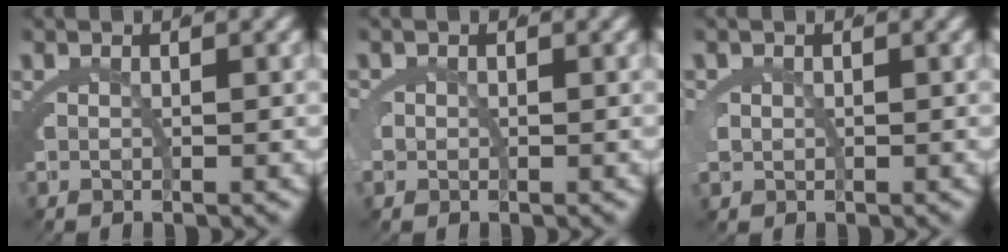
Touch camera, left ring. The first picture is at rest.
{"total": 1.0, "force": [0.0, 0.9, 0.5], "torque": [-0.020, -0.003, 0.001]}
{"total": 1.3, "force": [0.2, 1.1, 0.6], "torque": [-0.026, -0.010, 0.011]}